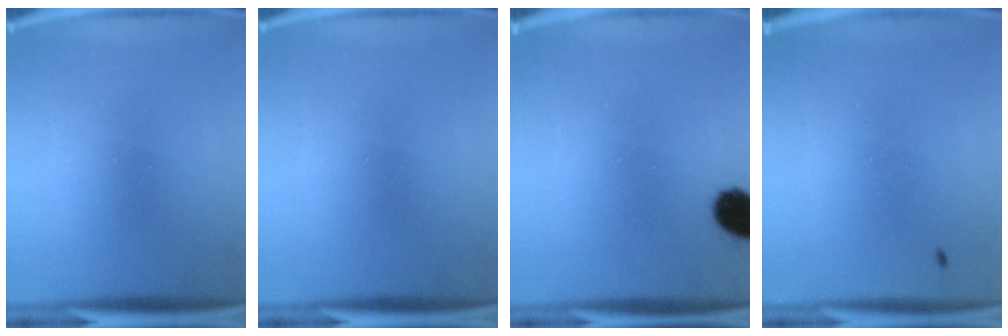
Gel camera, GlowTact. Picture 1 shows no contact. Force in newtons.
{"total": 0.0}
{"total": 8.2}
{"total": 0.8}